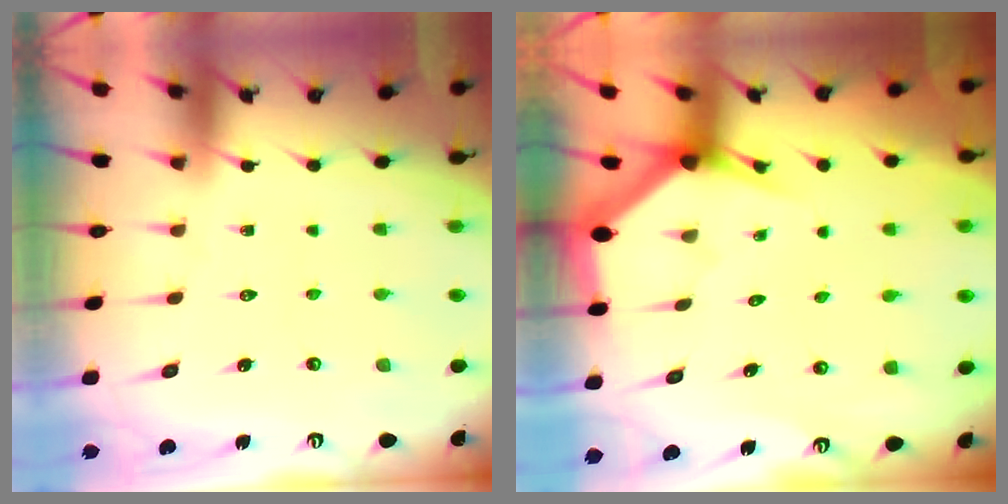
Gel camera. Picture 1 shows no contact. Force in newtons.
{"total": 2.9, "press": 2.9, "slide": 0.0}